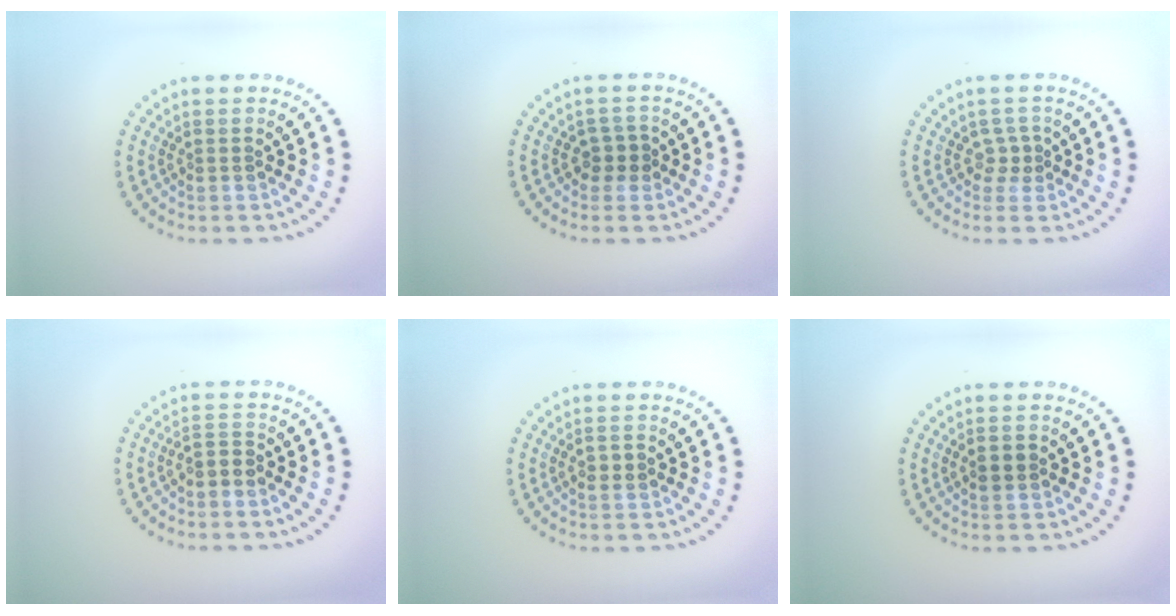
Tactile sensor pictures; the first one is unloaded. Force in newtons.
{"total": 1.7, "press": 1.5, "slide": 0.9}
{"total": 1.4, "press": 0.9, "slide": 1.0}
{"total": 1.6, "press": 1.3, "slide": 1.0}
{"total": 1.1, "press": 1.1, "slide": 0.2}
{"total": 1.7, "press": 1.7, "slide": 0.1}